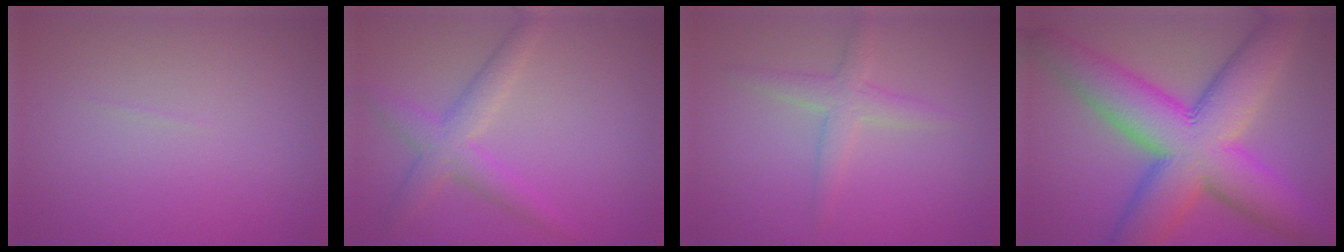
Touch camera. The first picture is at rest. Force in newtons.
{"total": 3.4, "press": 3.4, "slide": 0.1}
{"total": 2.5, "press": 2.5, "slide": 0.1}
{"total": 13.8, "press": 13.7, "slide": 0.3}